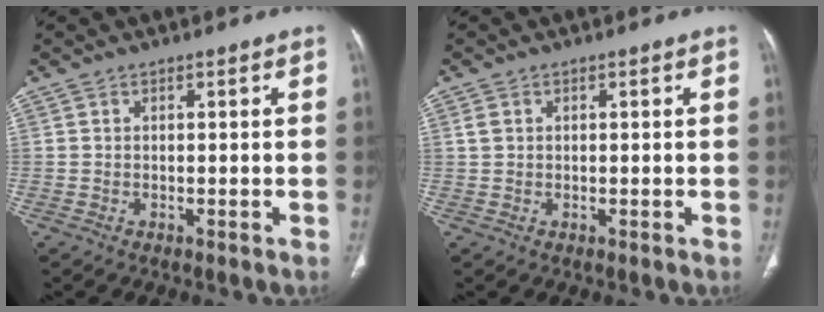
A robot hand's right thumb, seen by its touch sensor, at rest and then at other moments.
{"total": 1.5, "force": [0.6, 1.1, 0.8], "torque": [-0.011, 0.002, 0.014]}